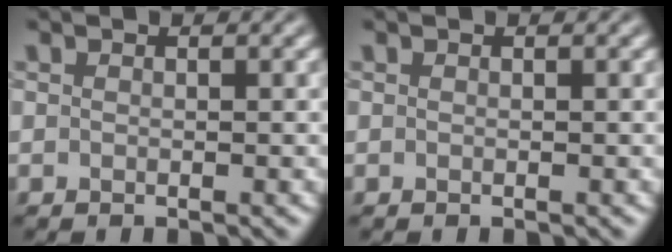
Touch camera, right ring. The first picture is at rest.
{"total": 0.0}